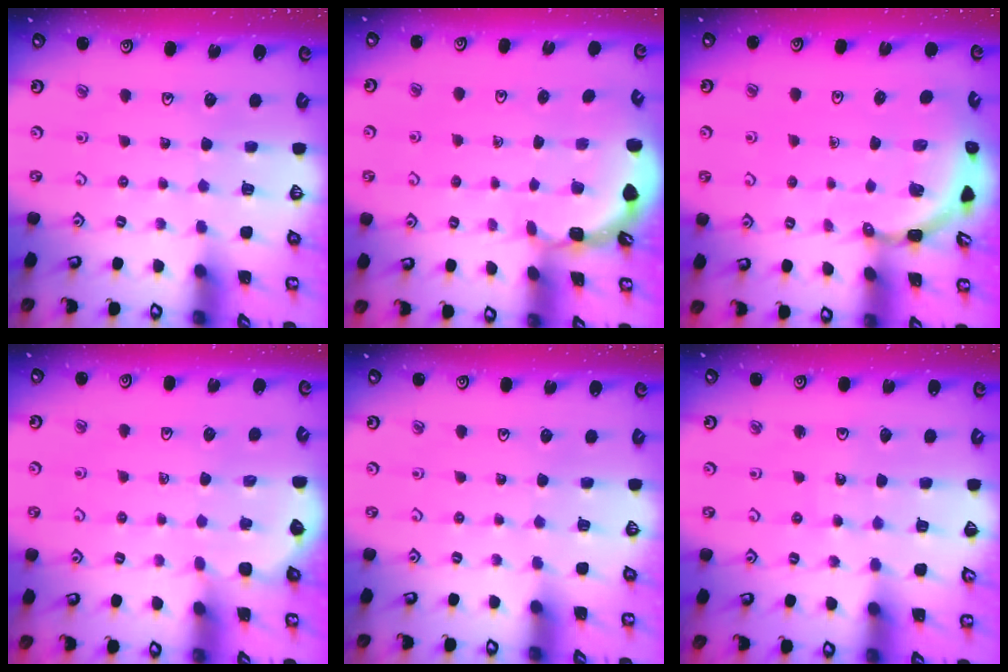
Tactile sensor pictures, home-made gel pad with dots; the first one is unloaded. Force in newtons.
{"total": 1.7, "press": 1.7, "slide": 0.0}
{"total": 3.5, "press": 3.5, "slide": 0.3}
{"total": 3.2, "press": 3.2, "slide": 0.3}
{"total": 0.0}
{"total": 4.1, "press": 4.1, "slide": 0.3}